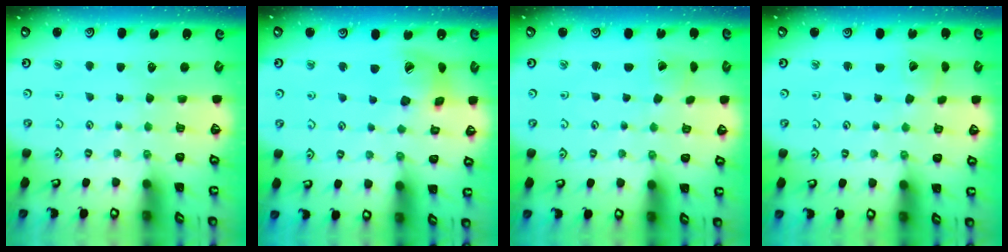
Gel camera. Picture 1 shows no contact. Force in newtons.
{"total": 15.5, "press": 15.3, "slide": 2.4}
{"total": 2.1, "press": 2.1, "slide": 0.1}
{"total": 3.0, "press": 2.9, "slide": 0.4}